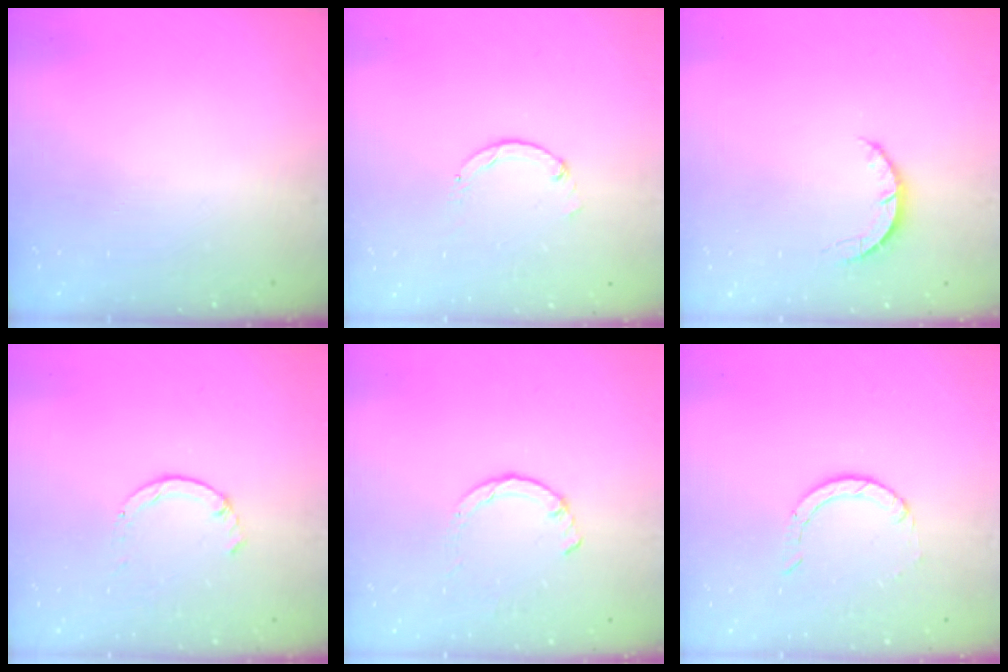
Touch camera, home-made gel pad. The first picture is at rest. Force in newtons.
{"total": 0.0}
{"total": 2.7, "press": 2.7, "slide": 0.4}
{"total": 1.4, "press": 1.4, "slide": 0.2}
{"total": 1.4, "press": 1.3, "slide": 0.3}
{"total": 2.0, "press": 2.0, "slide": 0.2}